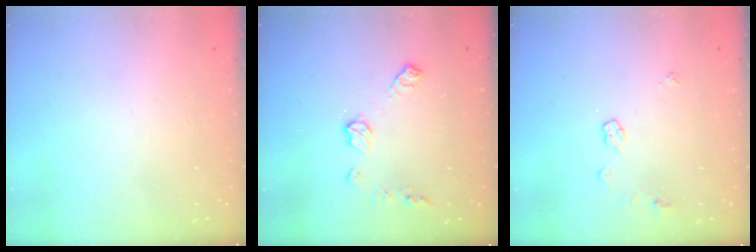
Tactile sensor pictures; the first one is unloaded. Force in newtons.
{"total": 8.4, "press": 8.4, "slide": 0.3}
{"total": 5.0, "press": 5.0, "slide": 0.4}